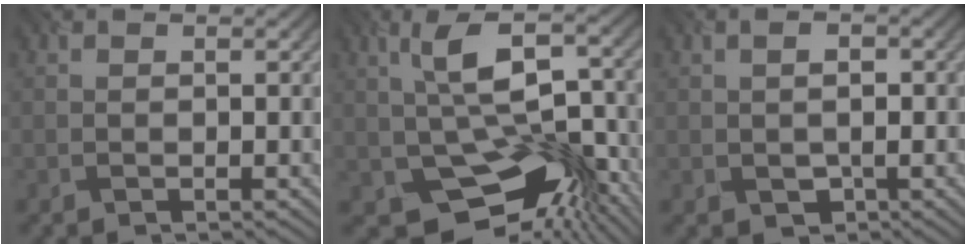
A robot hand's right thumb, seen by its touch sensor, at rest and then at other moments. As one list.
[{"total": 13.7, "force": [-3.4, 8.2, 10.5], "torque": [-0.176, -0.012, -0.056]}, {"total": 2.8, "force": [-0.6, 2.1, 1.8], "torque": [-0.029, -0.003, -0.004]}]